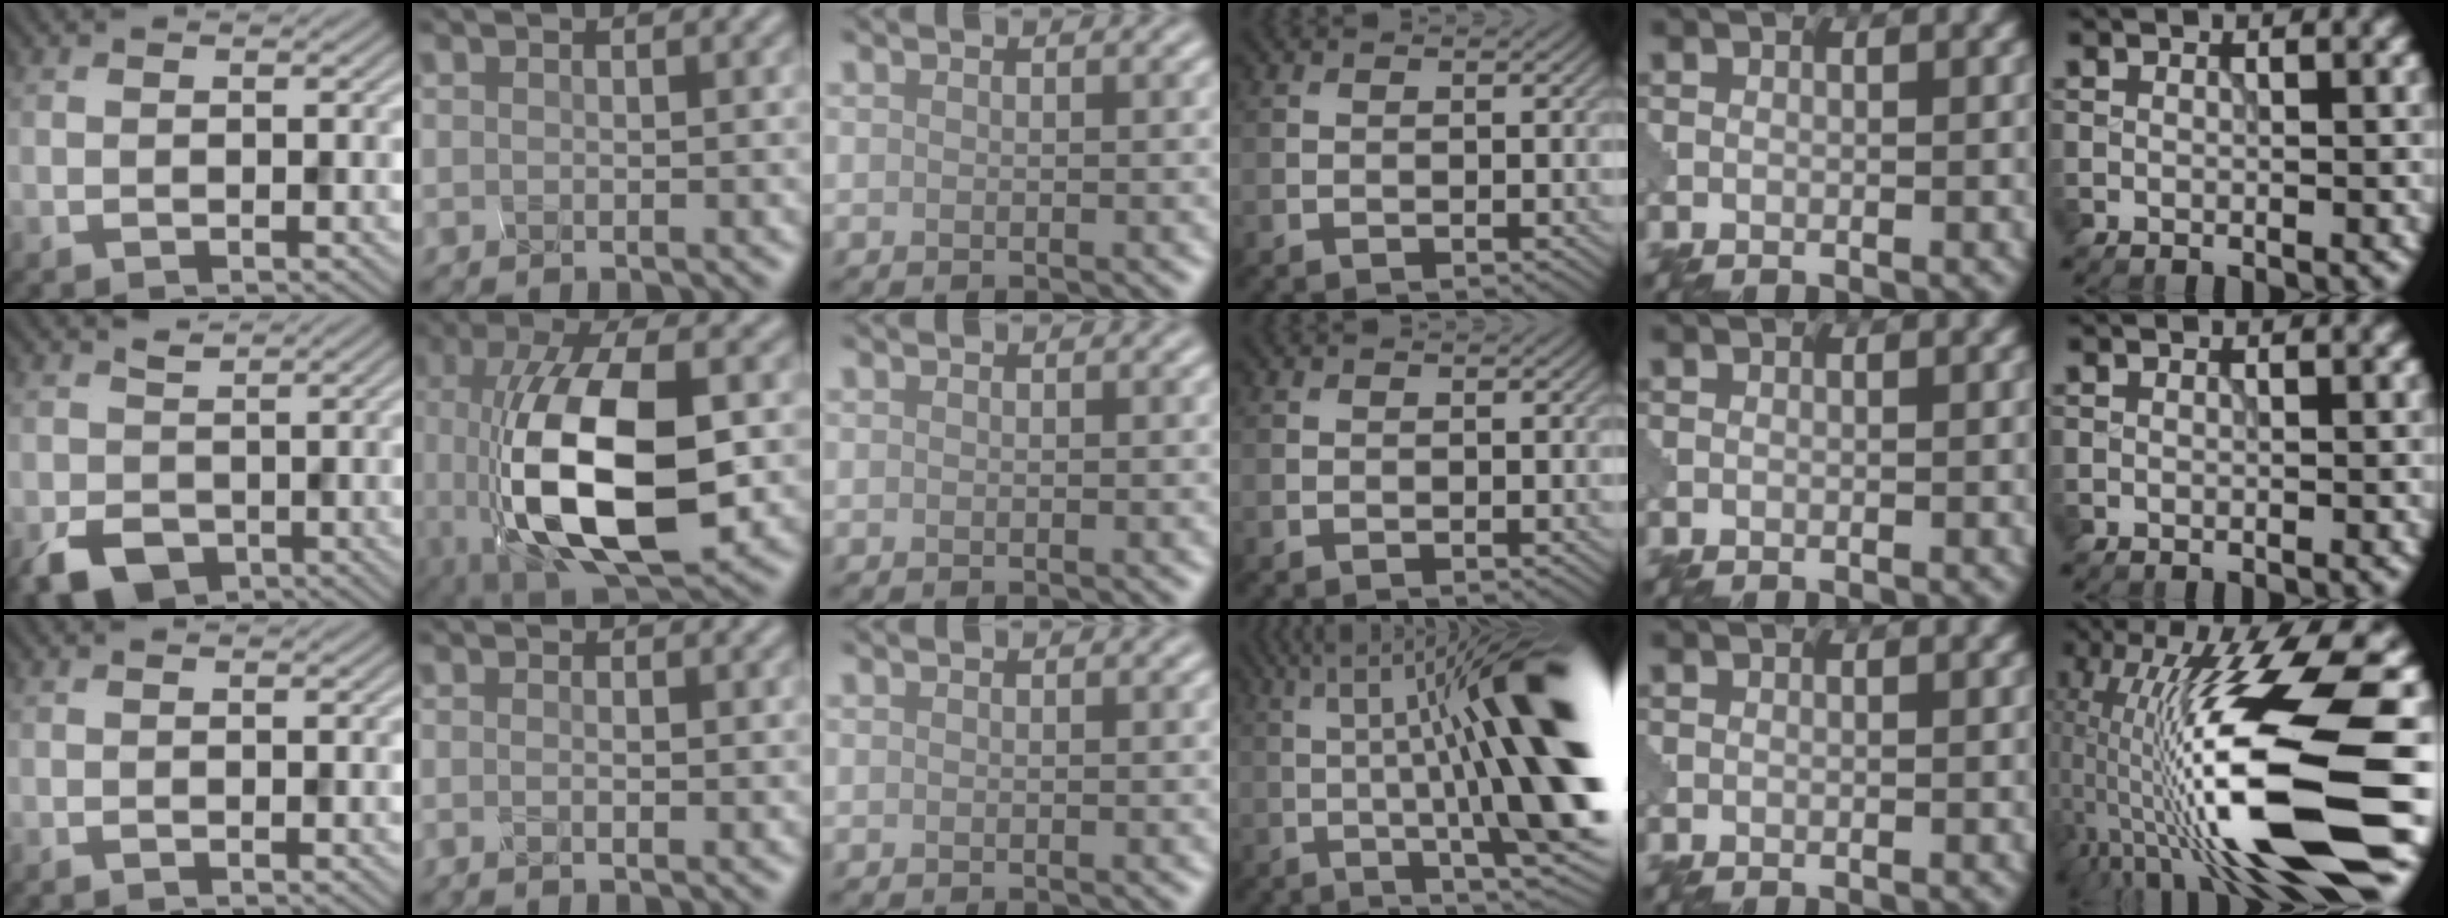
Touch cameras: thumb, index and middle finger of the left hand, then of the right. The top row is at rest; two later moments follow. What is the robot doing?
{"motion": "squeeze", "object": "hand grip exerciser"}